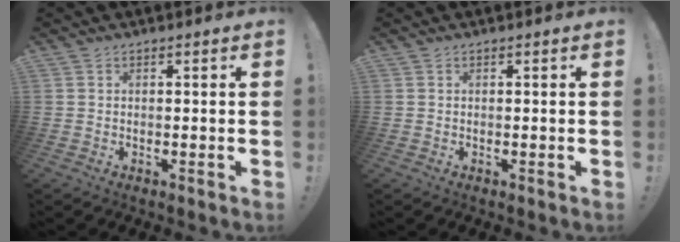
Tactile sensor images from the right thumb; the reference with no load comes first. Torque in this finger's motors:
{"motor_torque": [-0.09, 0.09, 0.00, 0.00, 0.00]}